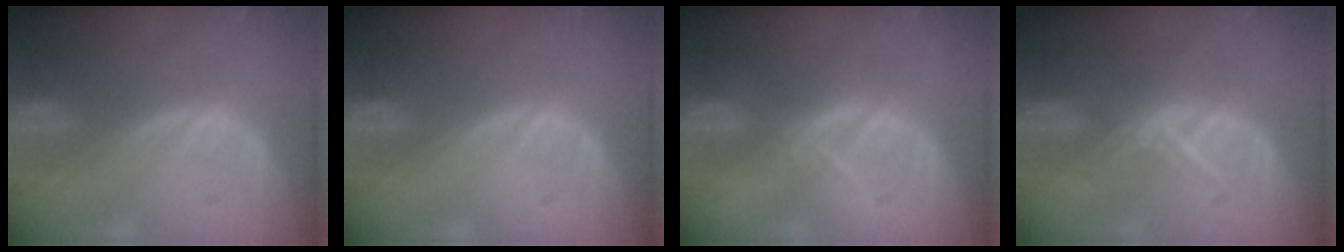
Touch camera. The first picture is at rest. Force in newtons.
{"total": 0.0}
{"total": 2.6, "press": 2.5, "slide": 0.9}
{"total": 5.6, "press": 4.8, "slide": 2.8}